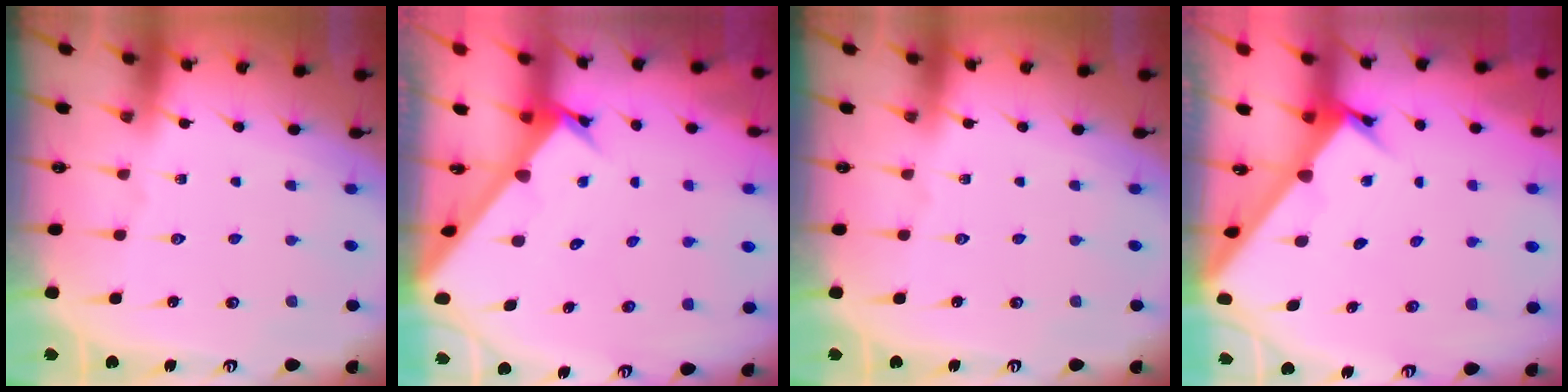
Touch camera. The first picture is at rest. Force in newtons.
{"total": 2.6, "press": 2.6, "slide": 0.2}
{"total": 0.0}
{"total": 2.6, "press": 2.6, "slide": 0.2}